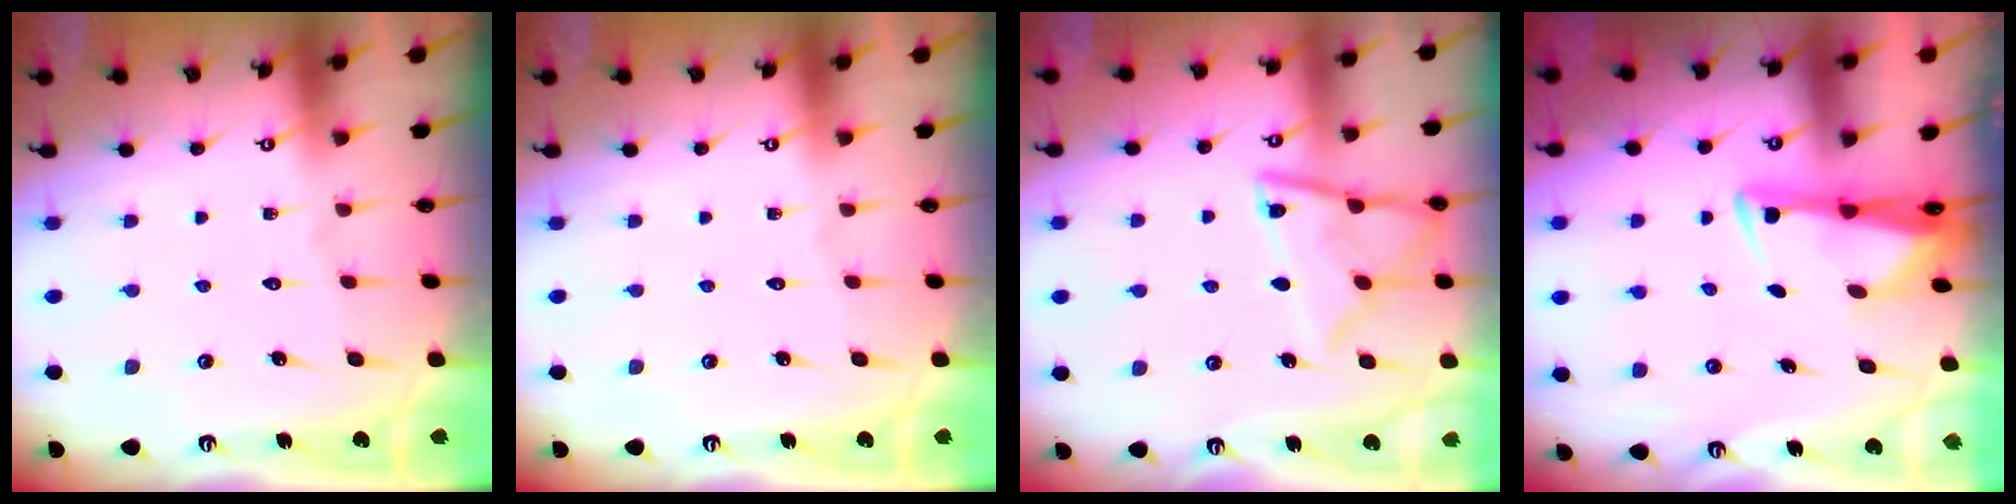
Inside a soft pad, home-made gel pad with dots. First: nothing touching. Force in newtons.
{"total": 0.0}
{"total": 12.5, "press": 12.4, "slide": 1.2}
{"total": 3.0, "press": 2.8, "slide": 0.9}